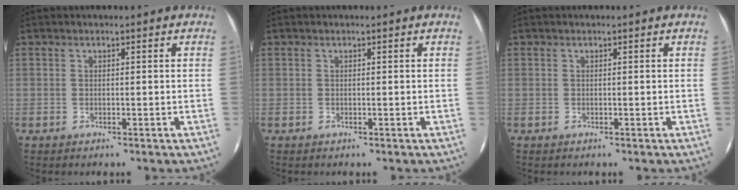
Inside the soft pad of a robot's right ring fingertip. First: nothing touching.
{"total": 0.0}
{"total": 0.0}